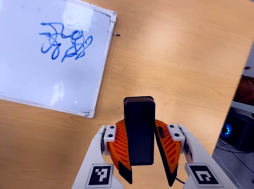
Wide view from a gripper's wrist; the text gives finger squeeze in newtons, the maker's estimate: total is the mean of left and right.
{"total": 7.2, "left": 7.5, "right": 7.0}